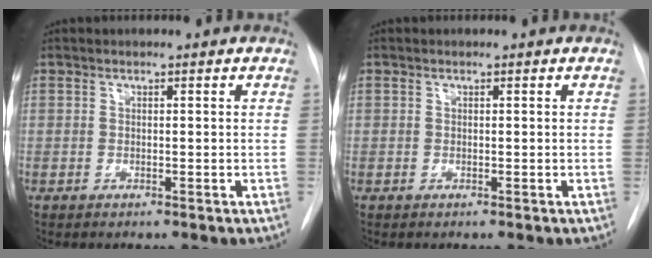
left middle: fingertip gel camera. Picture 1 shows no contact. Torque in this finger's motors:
{"motor_torque": [-0.03, -0.17, 0.00, 0.00]}